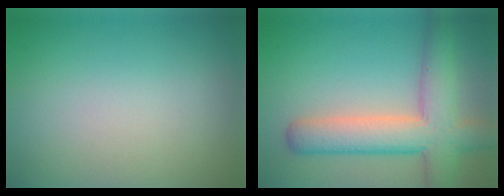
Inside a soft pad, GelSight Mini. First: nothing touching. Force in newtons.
{"total": 7.3, "press": 7.3, "slide": 0.4}